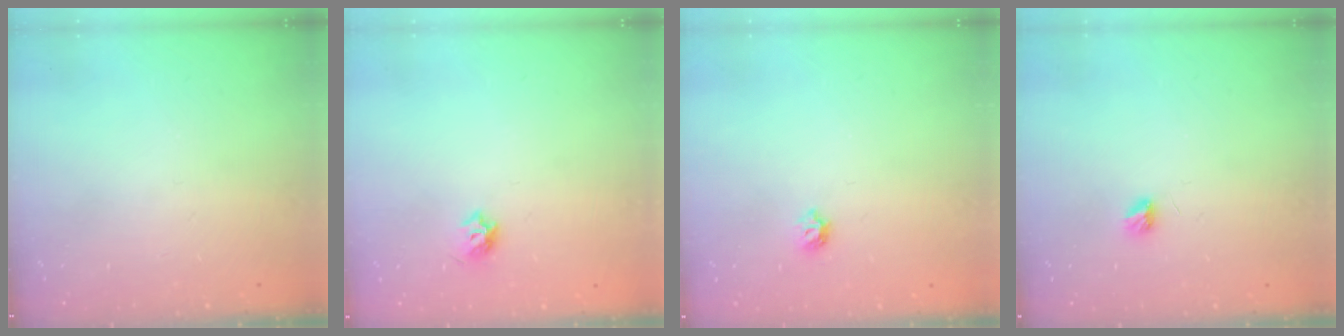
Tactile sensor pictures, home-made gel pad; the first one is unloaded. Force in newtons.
{"total": 5.2, "press": 5.1, "slide": 1.0}
{"total": 5.4, "press": 5.4, "slide": 0.9}
{"total": 3.8, "press": 3.7, "slide": 0.5}